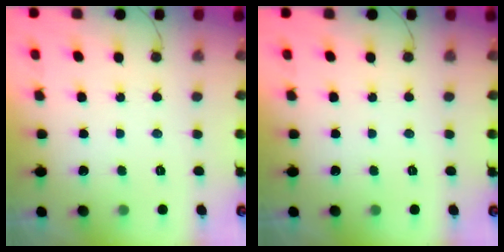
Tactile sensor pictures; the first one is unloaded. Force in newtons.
{"total": 0.0}